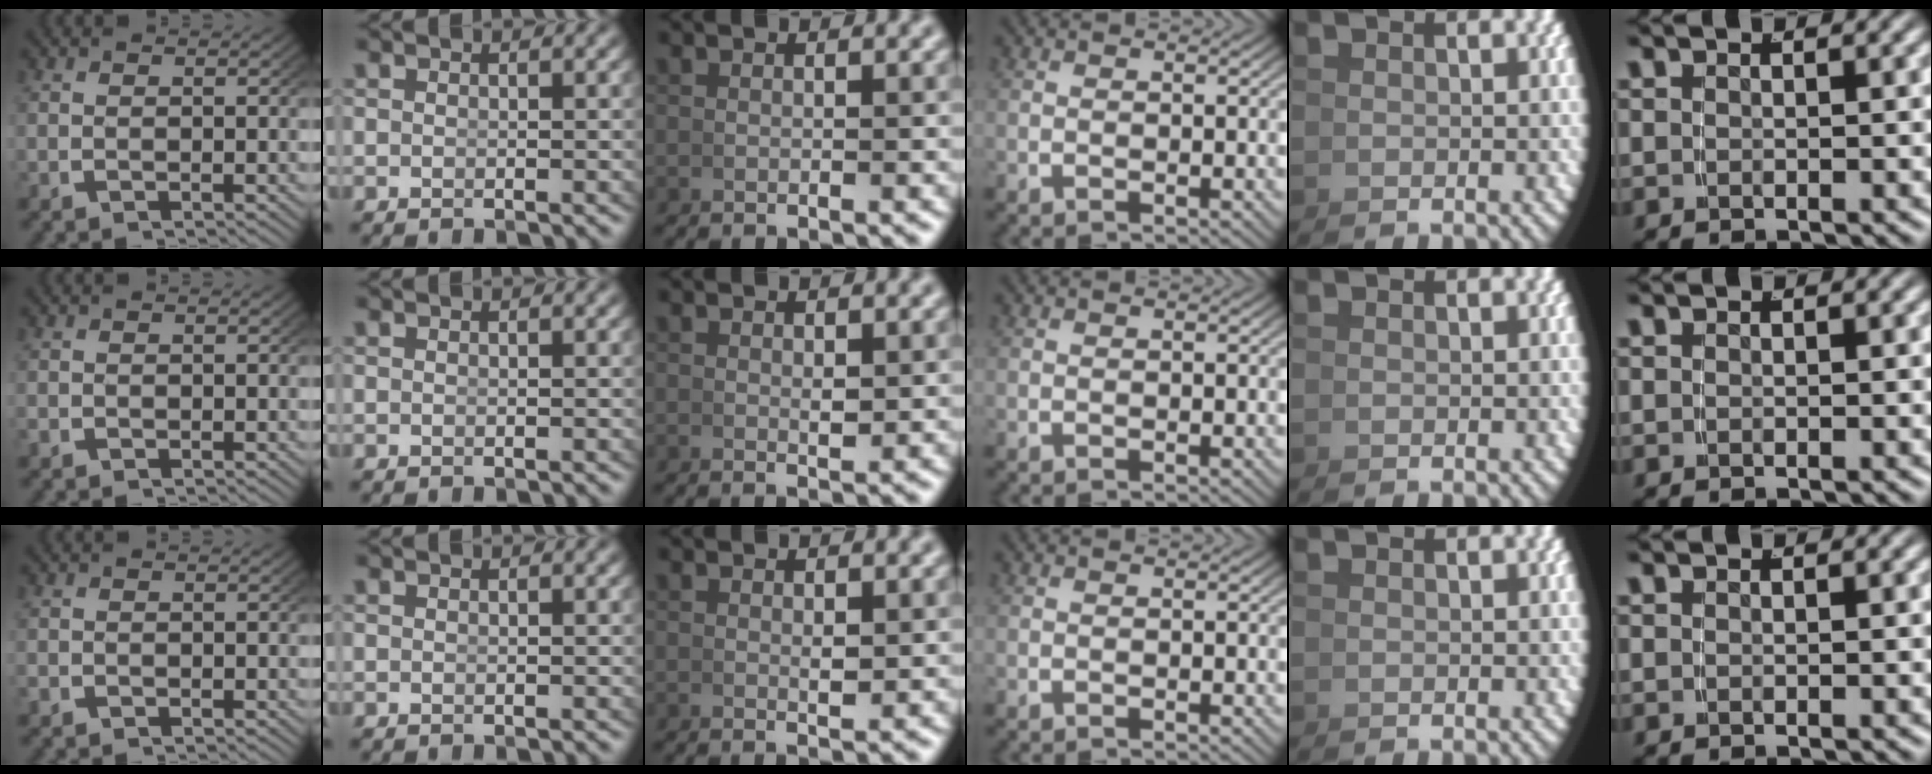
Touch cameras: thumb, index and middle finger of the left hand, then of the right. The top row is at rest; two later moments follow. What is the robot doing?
{"motion": "lift_and_place", "object": "dispenser bottle"}